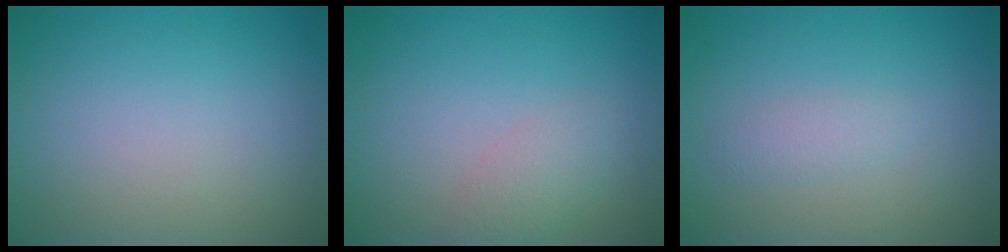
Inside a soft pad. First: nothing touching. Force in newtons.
{"total": 2.0, "press": 2.0, "slide": 0.1}
{"total": 1.2, "press": 1.2, "slide": 0.0}